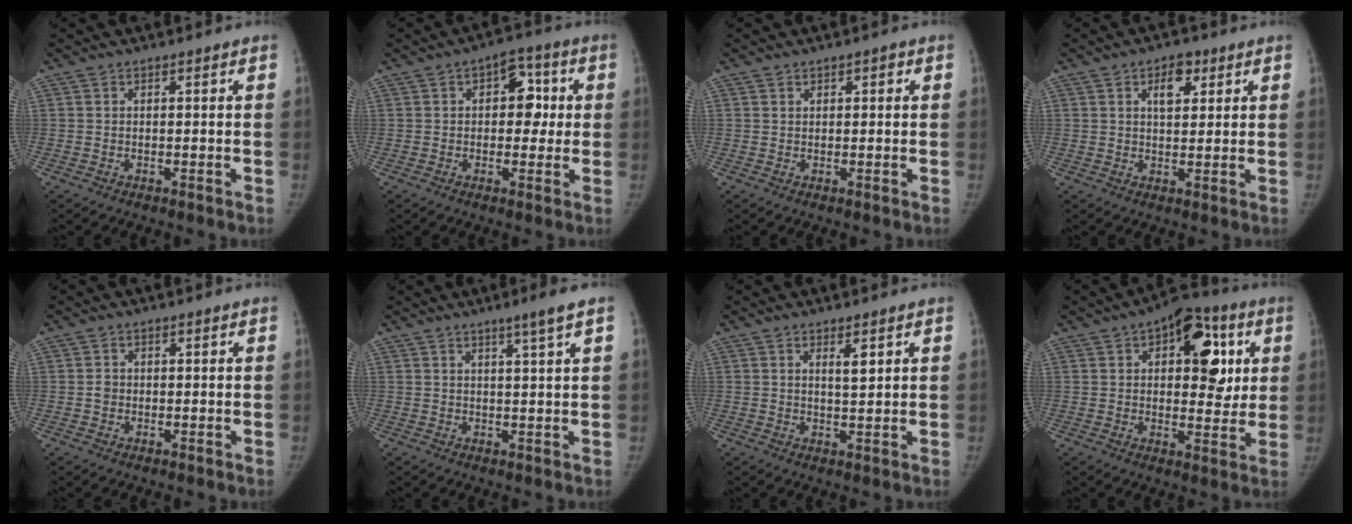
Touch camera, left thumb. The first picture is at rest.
{"total": 8.0, "force": [1.3, 5.2, 5.9], "torque": [-0.036, 0.013, 0.011]}
{"total": 1.5, "force": [0.8, 1.1, 0.7], "torque": [0.005, -0.002, 0.009]}
{"total": 5.3, "force": [2.5, 3.1, 3.6], "torque": [-0.032, -0.010, 0.035]}
{"total": 1.4, "force": [0.0, 1.3, 0.5], "torque": [-0.004, 0.003, 0.001]}
{"total": 3.9, "force": [2.4, -0.6, 3.1], "torque": [-0.051, -0.013, 0.039]}
{"total": 2.8, "force": [1.4, 0.8, 2.3], "torque": [-0.034, -0.012, 0.026]}
{"total": 16.1, "force": [5.0, 8.8, 12.5], "torque": [-0.108, 0.002, 0.065]}